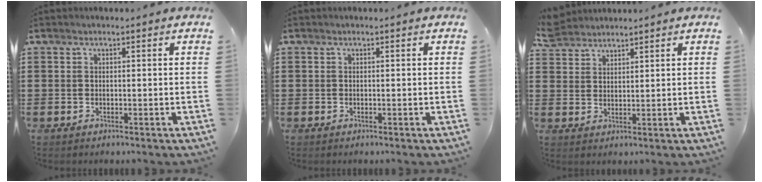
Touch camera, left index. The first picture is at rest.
{"total": 0.0}
{"total": 3.6, "force": [3.4, 1.1, 0.4], "torque": [-0.020, -0.003, 0.066]}